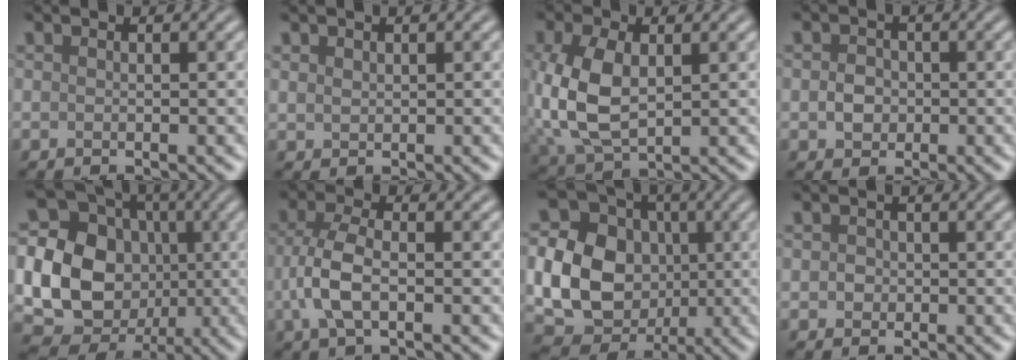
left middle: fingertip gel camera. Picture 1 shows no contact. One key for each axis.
{"total": 0.6, "fx": 0.4, "fy": 0.4, "fz": 0.2, "tx": -0.006, "ty": 0.002, "tz": 0.011}
{"total": 7.2, "fx": 0.2, "fy": 4.4, "fz": 5.7, "tx": -0.151, "ty": 0.001, "tz": 0.009}
{"total": 1.9, "fx": -0.3, "fy": 1.6, "fz": 1.0, "tx": -0.016, "ty": 0.005, "tz": -0.009}
{"total": 23.1, "fx": -0.7, "fy": 21.3, "fz": 9.0, "tx": -0.224, "ty": 0.021, "tz": -0.063}
{"total": 4.1, "fx": -0.8, "fy": 1.9, "fz": 3.6, "tx": -0.091, "ty": 0.006, "tz": -0.019}
{"total": 17.2, "fx": 0.0, "fy": 15.7, "fz": 7.1, "tx": -0.177, "ty": 0.018, "tz": -0.028}
{"total": 1.5, "fx": 0.3, "fy": 1.3, "fz": 0.7, "tx": 0.004, "ty": 0.012, "tz": -0.010}